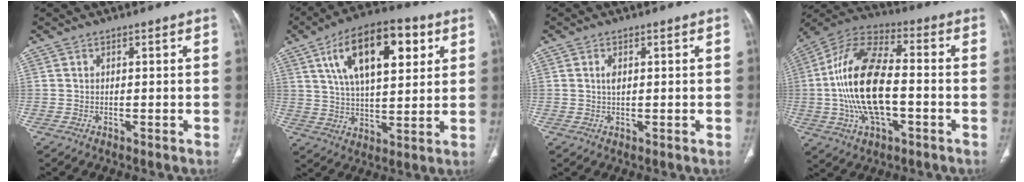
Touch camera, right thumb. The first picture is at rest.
{"total": 18.9, "force": [7.5, 8.6, 15.1], "torque": [-0.222, -0.008, 0.122]}
{"total": 1.6, "force": [0.4, 0.8, 1.3], "torque": [-0.025, 0.000, 0.008]}
{"total": 19.6, "force": [-2.2, 9.3, 17.1], "torque": [-0.338, 0.031, -0.041]}